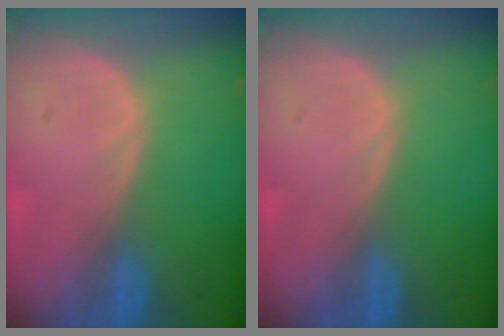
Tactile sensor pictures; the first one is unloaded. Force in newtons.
{"total": 0.0}